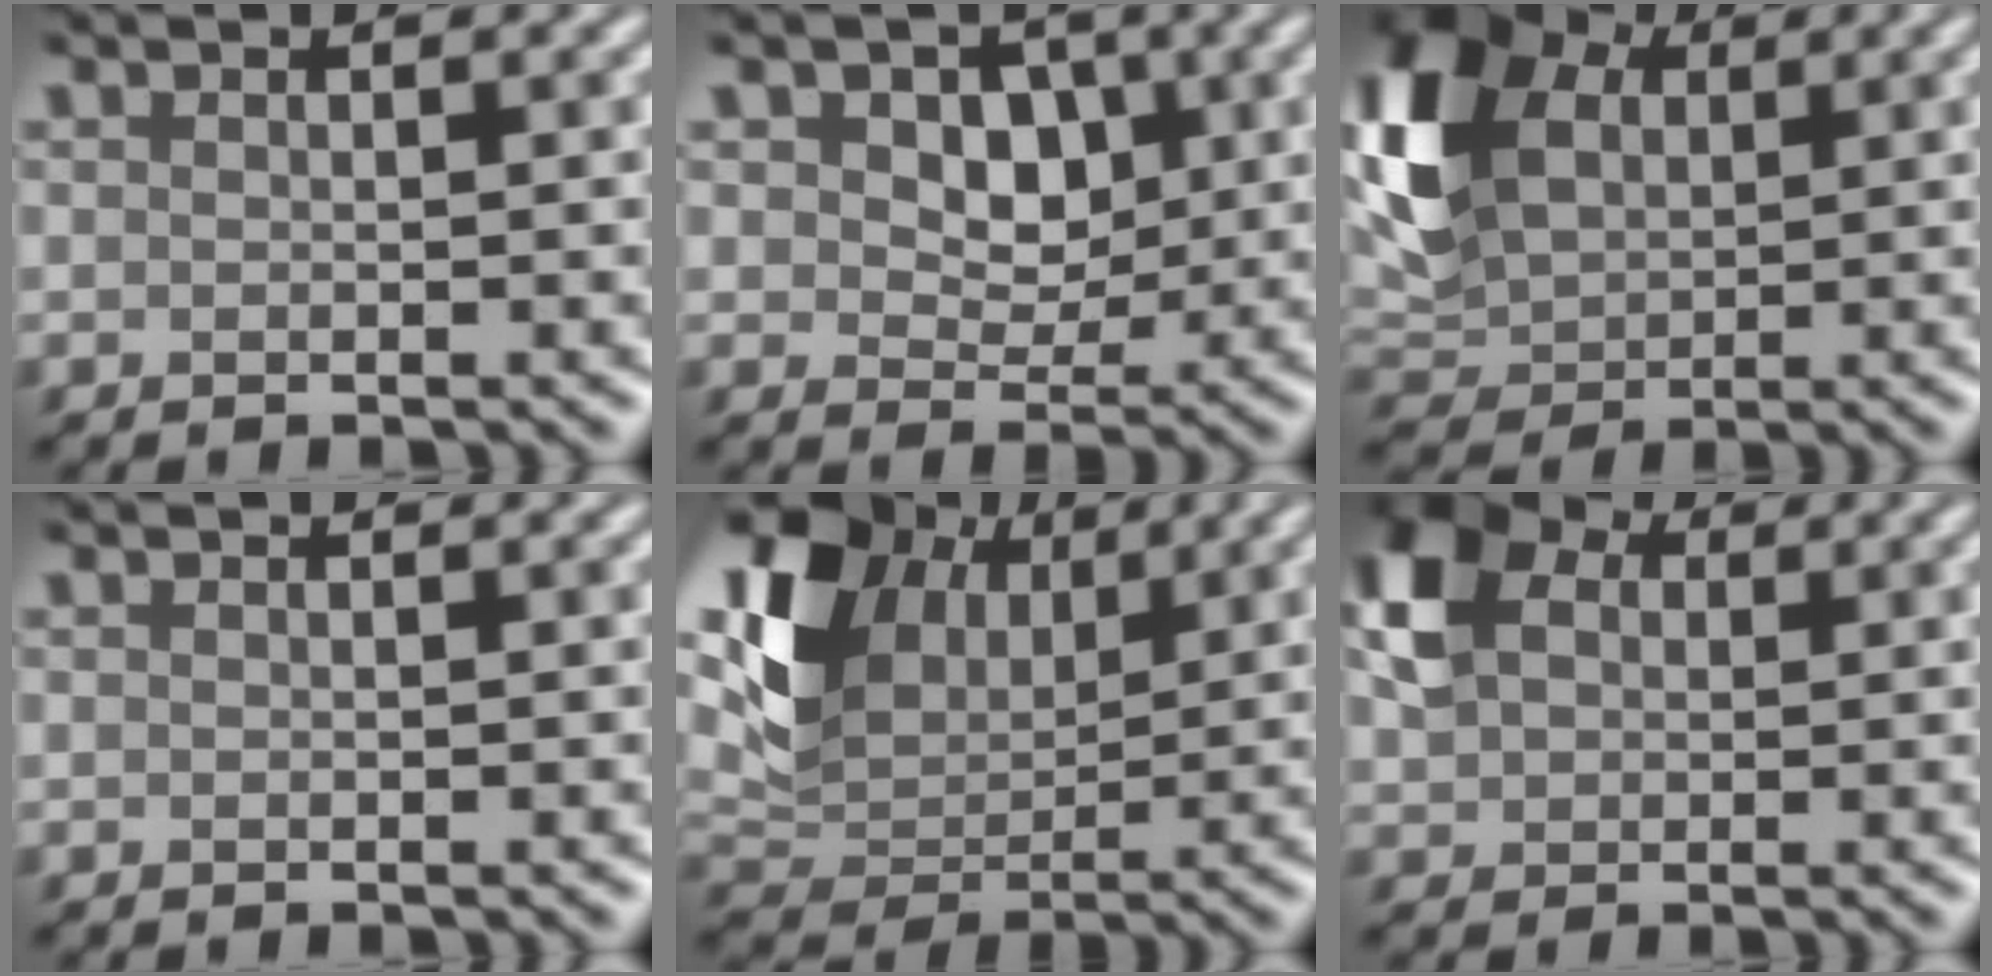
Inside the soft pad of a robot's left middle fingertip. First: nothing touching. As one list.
[{"total": 4.5, "force": [1.3, 3.3, 2.8], "torque": [-0.055, -0.003, 0.004]}, {"total": 9.9, "force": [3.1, 7.0, 6.4], "torque": [-0.165, 0.019, 0.055]}, {"total": 0.0}, {"total": 9.3, "force": [4.8, 6.2, 5.1], "torque": [-0.120, 0.005, 0.090]}, {"total": 5.6, "force": [1.5, 4.2, 3.3], "torque": [-0.085, 0.012, 0.022]}]